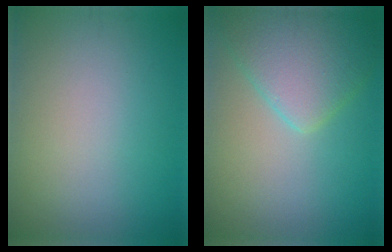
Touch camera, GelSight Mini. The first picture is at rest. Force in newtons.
{"total": 5.4, "press": 5.4, "slide": 0.3}